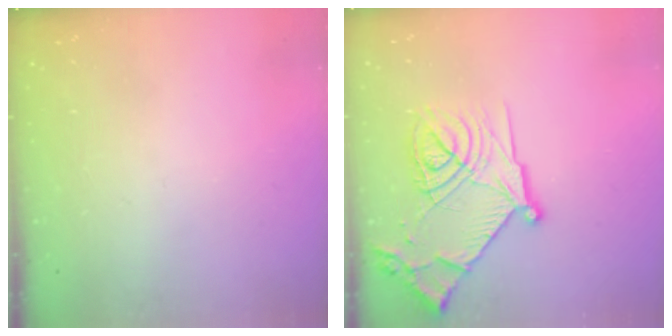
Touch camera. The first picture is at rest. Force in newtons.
{"total": 20.3, "press": 20.2, "slide": 1.9}